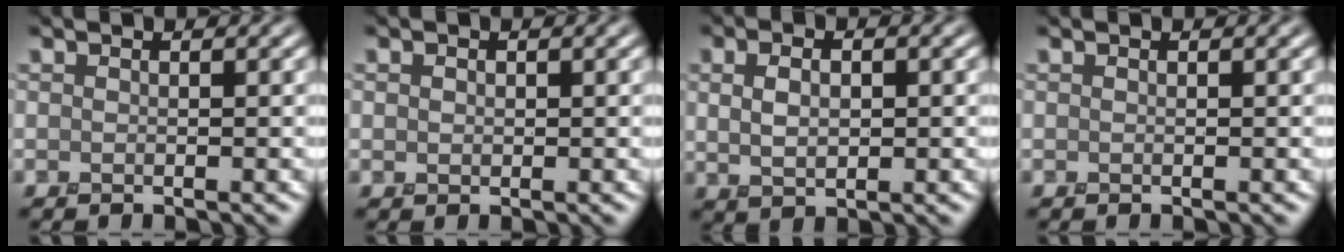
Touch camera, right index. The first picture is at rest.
{"total": 0.7, "force": [0.1, 0.7, 0.2], "torque": [-0.004, -0.001, 0.002]}
{"total": 2.7, "force": [0.3, 1.7, 2.0], "torque": [-0.046, -0.001, 0.011]}
{"total": 0.0}